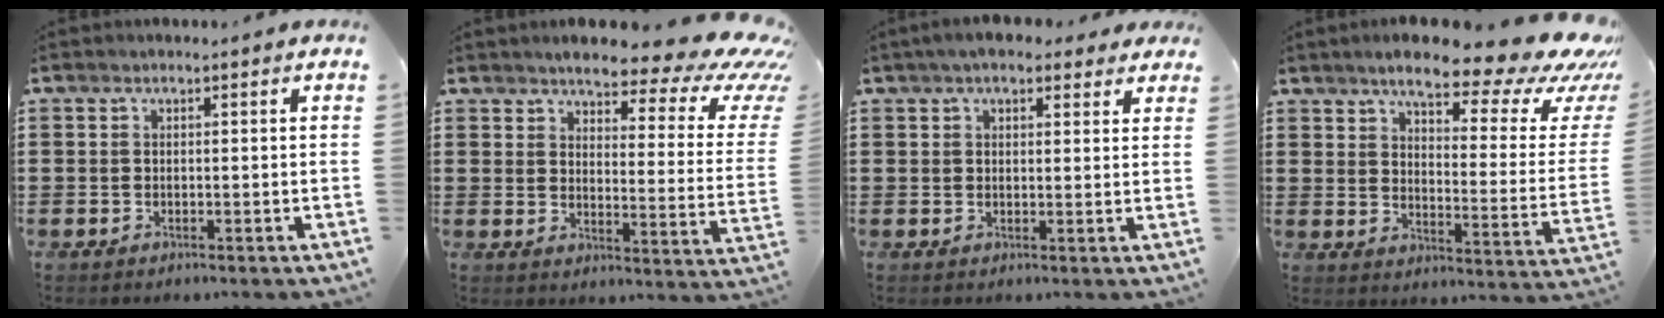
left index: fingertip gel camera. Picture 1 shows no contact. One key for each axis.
{"total": 7.1, "fx": 5.7, "fy": 1.1, "fz": 4.2, "tx": -0.082, "ty": -0.047, "tz": 0.092}
{"total": 4.7, "fx": 3.7, "fy": 1.6, "fz": 2.4, "tx": -0.058, "ty": 0.005, "tz": 0.069}
{"total": 12.9, "fx": 10.0, "fy": 2.2, "fz": 7.9, "tx": -0.134, "ty": -0.071, "tz": 0.160}